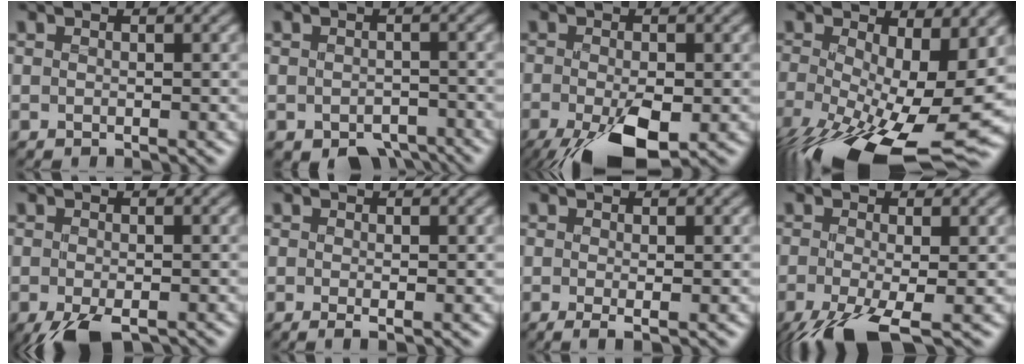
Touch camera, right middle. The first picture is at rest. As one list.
[{"total": 3.8, "force": [-2.7, 2.1, 1.5], "torque": [-0.022, -0.018, -0.038]}, {"total": 8.6, "force": [-4.1, 3.4, 6.7], "torque": [-0.131, -0.027, -0.064]}, {"total": 15.7, "force": [-5.3, 6.3, 13.4], "torque": [-0.235, -0.044, -0.074]}, {"total": 4.1, "force": [-2.6, 1.7, 2.7], "torque": [-0.051, -0.011, -0.041]}, {"total": 0.8, "force": [-0.2, 0.1, 0.7], "torque": [-0.012, -0.004, -0.005]}, {"total": 1.2, "force": [-0.3, 0.2, 1.2], "torque": [-0.020, -0.005, -0.006]}, {"total": 6.5, "force": [-3.5, 1.8, 5.2], "torque": [-0.112, -0.020, -0.063]}]